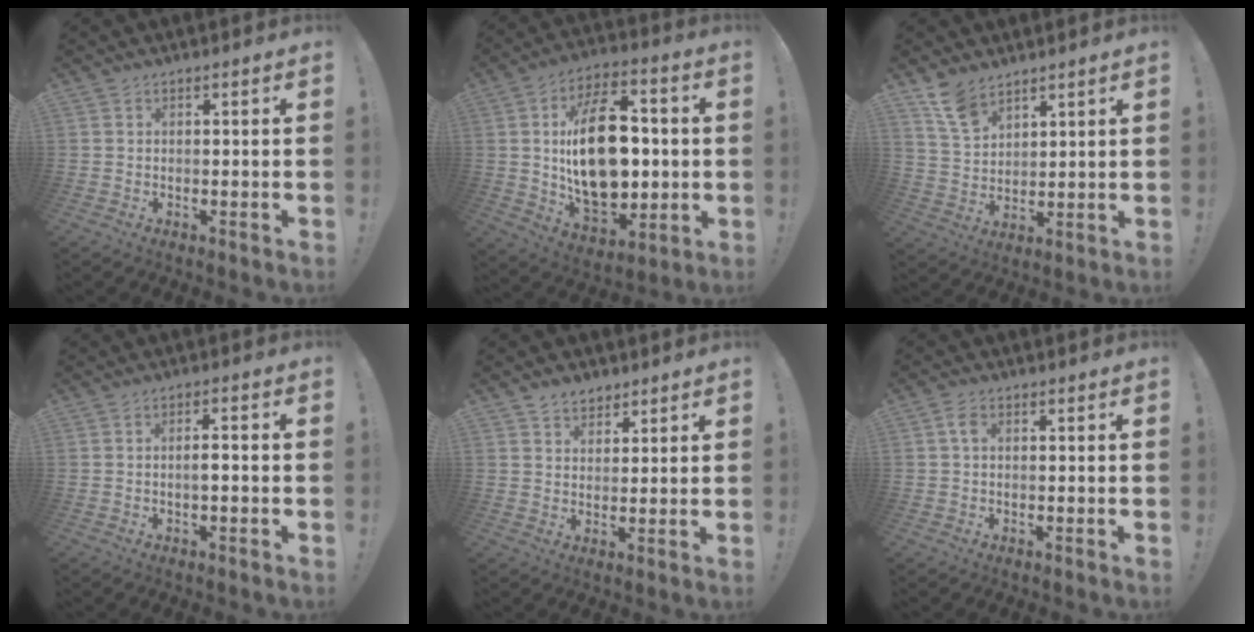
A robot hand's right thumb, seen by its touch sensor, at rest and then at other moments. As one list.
[{"total": 25.2, "force": [1.3, 15.3, 20.0], "torque": [-0.337, -0.005, 0.026]}, {"total": 8.8, "force": [6.7, 4.2, 3.8], "torque": [-0.073, -0.038, 0.132]}, {"total": 2.7, "force": [-1.1, 0.5, 2.5], "torque": [-0.045, 0.008, -0.019]}, {"total": 4.9, "force": [3.7, 3.1, 0.8], "torque": [-0.001, -0.023, 0.067]}, {"total": 2.8, "force": [0.6, 1.8, 2.0], "torque": [-0.034, 0.004, 0.008]}]